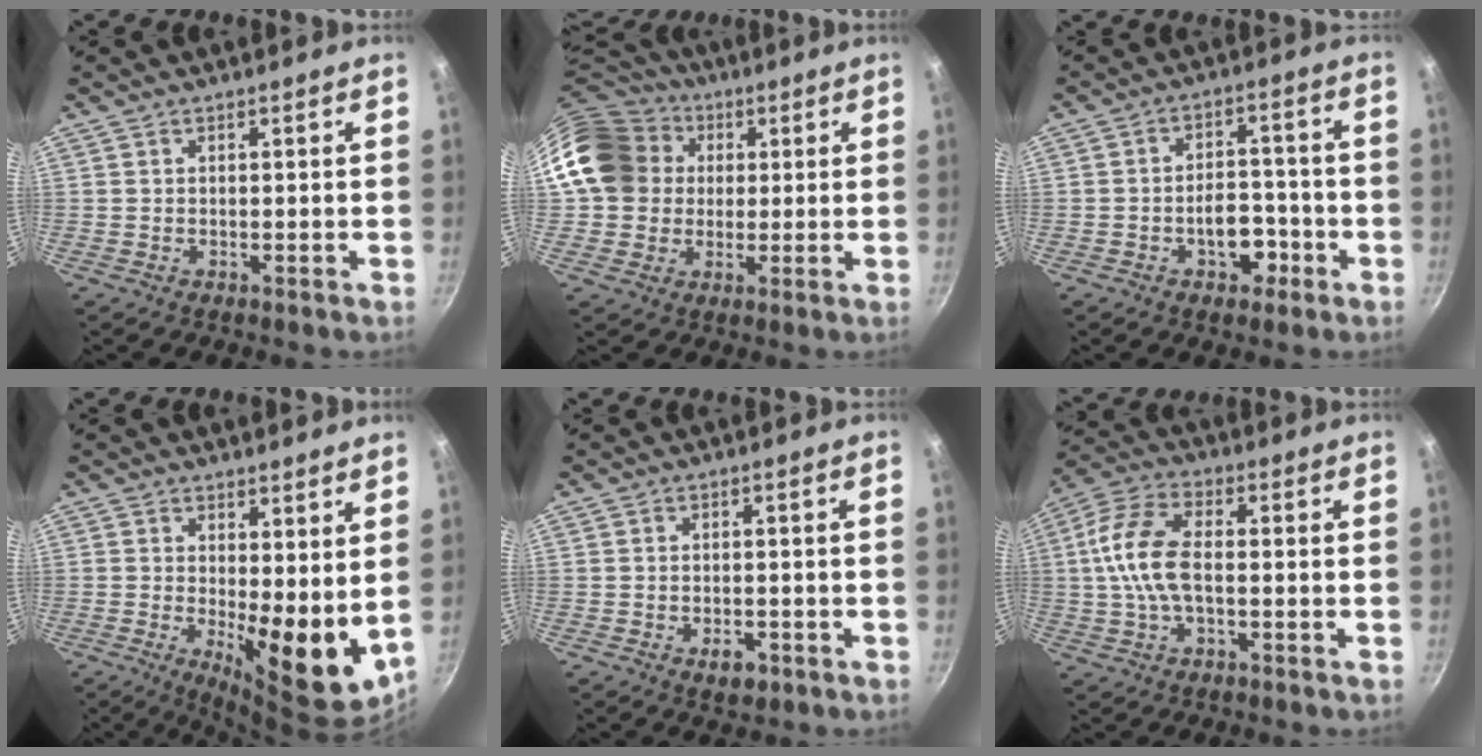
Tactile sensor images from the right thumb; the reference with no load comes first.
{"total": 17.6, "force": [3.1, 15.5, 7.8], "torque": [-0.132, 0.039, 0.052]}
{"total": 7.3, "force": [-3.0, 4.6, 4.8], "torque": [-0.036, 0.027, -0.044]}
{"total": 11.7, "force": [1.3, 4.2, 10.9], "torque": [-0.130, -0.036, 0.027]}
{"total": 3.4, "force": [-1.6, 1.8, 2.3], "torque": [-0.028, 0.009, -0.020]}
{"total": 11.6, "force": [-0.2, 6.0, 9.9], "torque": [-0.202, 0.028, -0.017]}